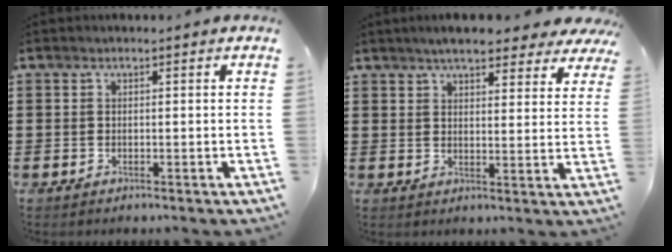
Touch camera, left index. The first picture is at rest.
{"total": 5.9, "force": [5.2, 0.9, 2.6], "torque": [-0.059, -0.013, 0.093]}